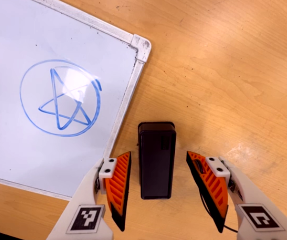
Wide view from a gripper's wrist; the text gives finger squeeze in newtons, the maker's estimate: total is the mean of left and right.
{"total": 0.0}